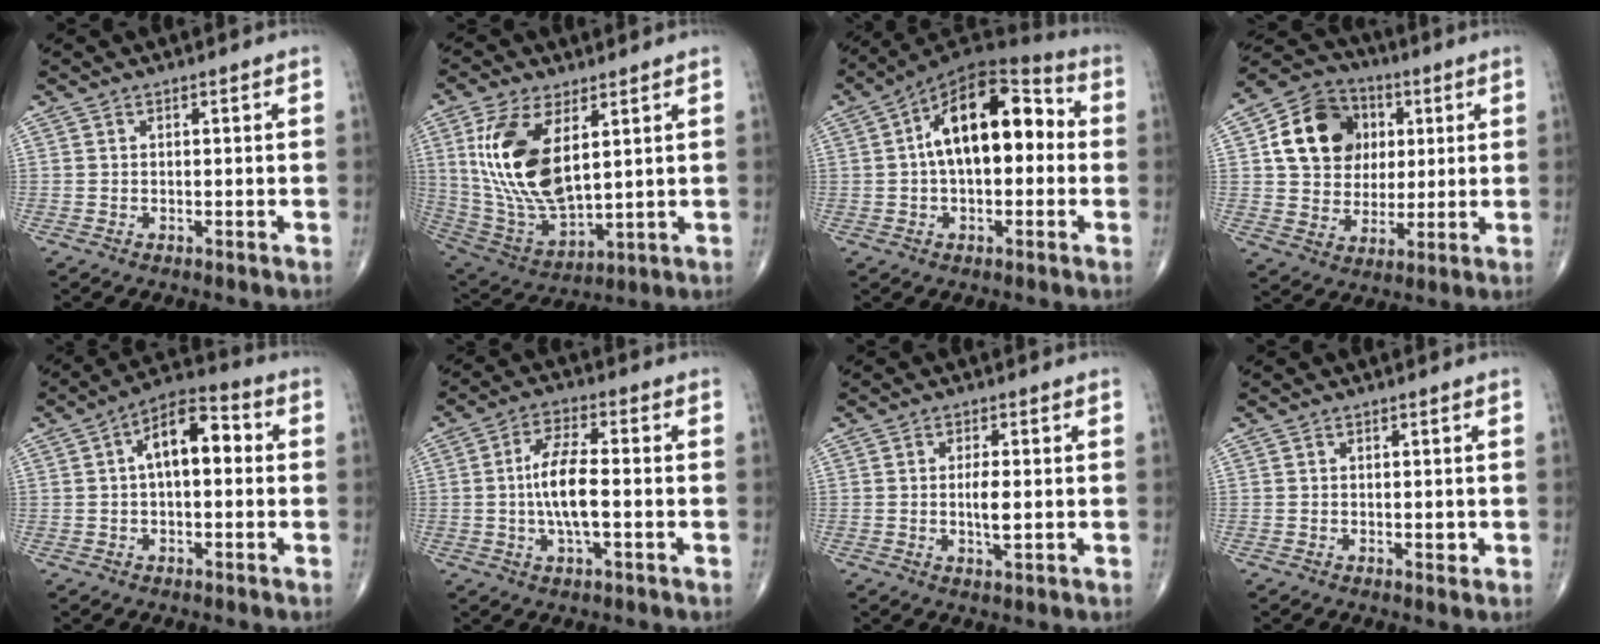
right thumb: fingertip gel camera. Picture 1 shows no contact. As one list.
[{"total": 18.2, "force": [4.9, 8.7, 15.1], "torque": [-0.300, -0.026, 0.109]}, {"total": 17.5, "force": [1.8, 9.2, 14.8], "torque": [-0.211, 0.043, 0.018]}, {"total": 15.4, "force": [3.6, 12.7, 8.0], "torque": [-0.109, 0.003, 0.062]}, {"total": 10.6, "force": [1.4, 5.3, 9.1], "torque": [-0.135, 0.032, 0.012]}, {"total": 9.1, "force": [-0.7, 3.0, 8.5], "torque": [-0.171, 0.008, -0.020]}, {"total": 3.9, "force": [-0.1, 1.2, 3.7], "torque": [-0.070, -0.007, -0.003]}, {"total": 1.4, "force": [-0.2, 0.9, 1.1], "torque": [-0.004, -0.001, -0.004]}]